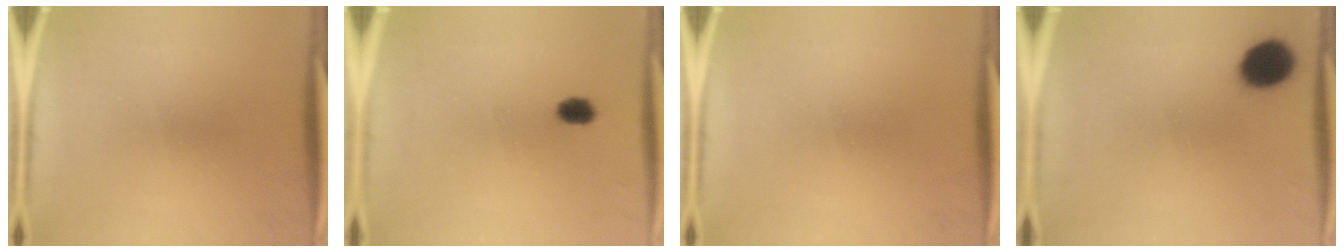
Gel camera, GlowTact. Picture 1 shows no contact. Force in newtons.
{"total": 2.8}
{"total": 0.0}
{"total": 10.3}